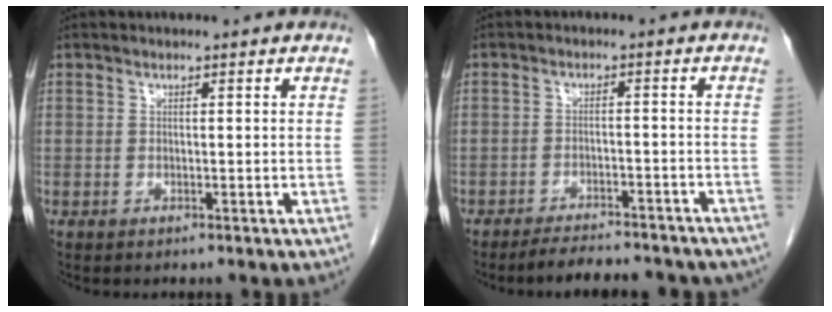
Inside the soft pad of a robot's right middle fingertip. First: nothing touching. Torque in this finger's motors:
{"motor_torque": [1.08, -1.06, 0.09, 0.05]}